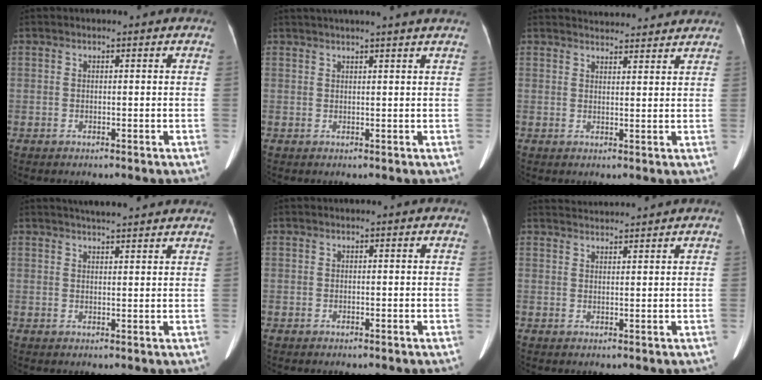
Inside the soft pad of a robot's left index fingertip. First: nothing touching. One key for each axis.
{"total": 8.5, "fx": 7.3, "fy": -0.9, "fz": 4.2, "tx": -0.057, "ty": 0.030, "tz": 0.084}
{"total": 8.6, "fx": 8.3, "fy": 1.4, "fz": 1.8, "tx": -0.021, "ty": 0.021, "tz": 0.098}
{"total": 8.5, "fx": 7.7, "fy": 0.7, "fz": 3.5, "tx": -0.050, "ty": 0.025, "tz": 0.090}
{"total": 0.0}
{"total": 4.0, "fx": 3.9, "fy": -0.8, "fz": 0.3, "tx": -0.006, "ty": 0.021, "tz": 0.067}